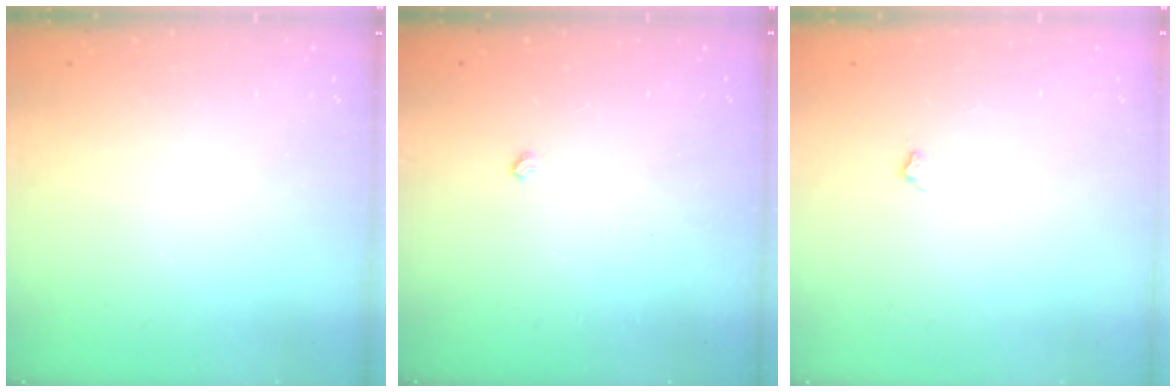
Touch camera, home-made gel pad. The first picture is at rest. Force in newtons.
{"total": 3.3, "press": 3.3, "slide": 0.4}
{"total": 3.6, "press": 3.5, "slide": 0.6}